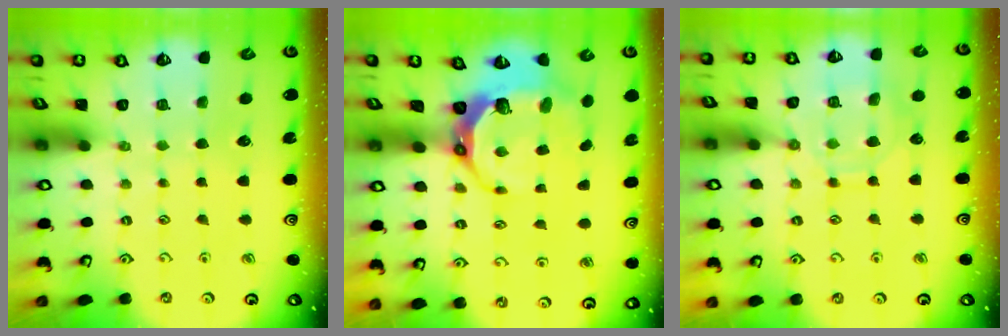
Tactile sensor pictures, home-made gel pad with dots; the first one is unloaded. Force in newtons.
{"total": 9.5, "press": 8.1, "slide": 5.0}
{"total": 11.7, "press": 11.7, "slide": 0.7}